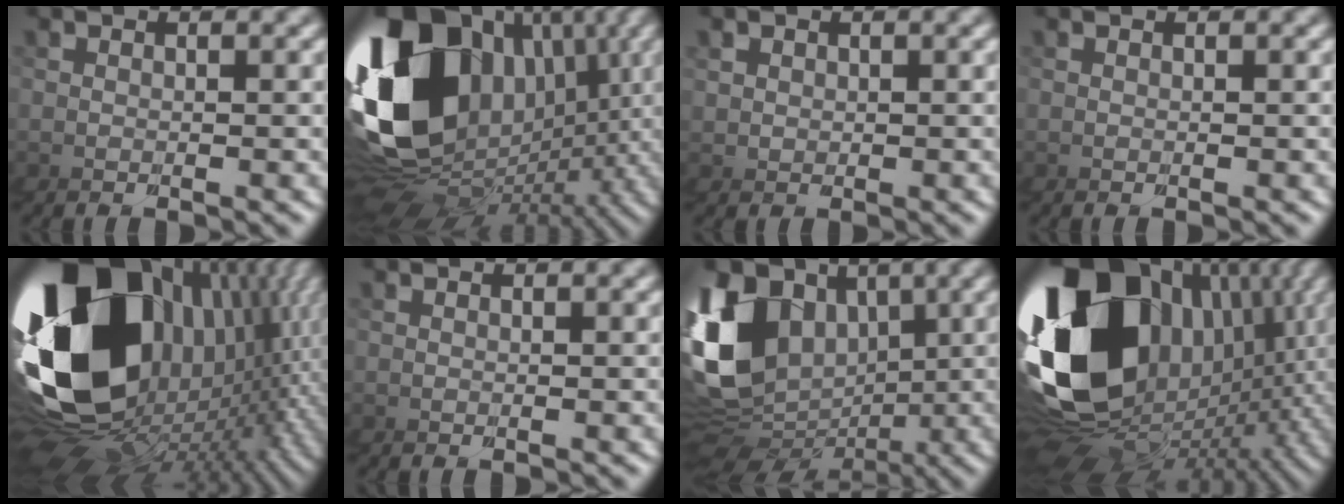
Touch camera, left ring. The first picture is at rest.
{"total": 19.9, "force": [-0.9, 13.8, 14.3], "torque": [-0.239, -0.005, -0.013]}
{"total": 2.5, "force": [0.8, 2.3, -0.8], "torque": [0.000, -0.010, 0.015]}
{"total": 0.0}
{"total": 29.3, "force": [-1.3, 17.9, 23.2], "torque": [-0.336, -0.016, -0.007]}
{"total": 0.0}
{"total": 9.6, "force": [0.9, 8.0, 5.3], "torque": [-0.126, 0.000, 0.006]}
{"total": 25.7, "force": [-1.3, 17.0, 19.3], "torque": [-0.301, -0.013, -0.015]}